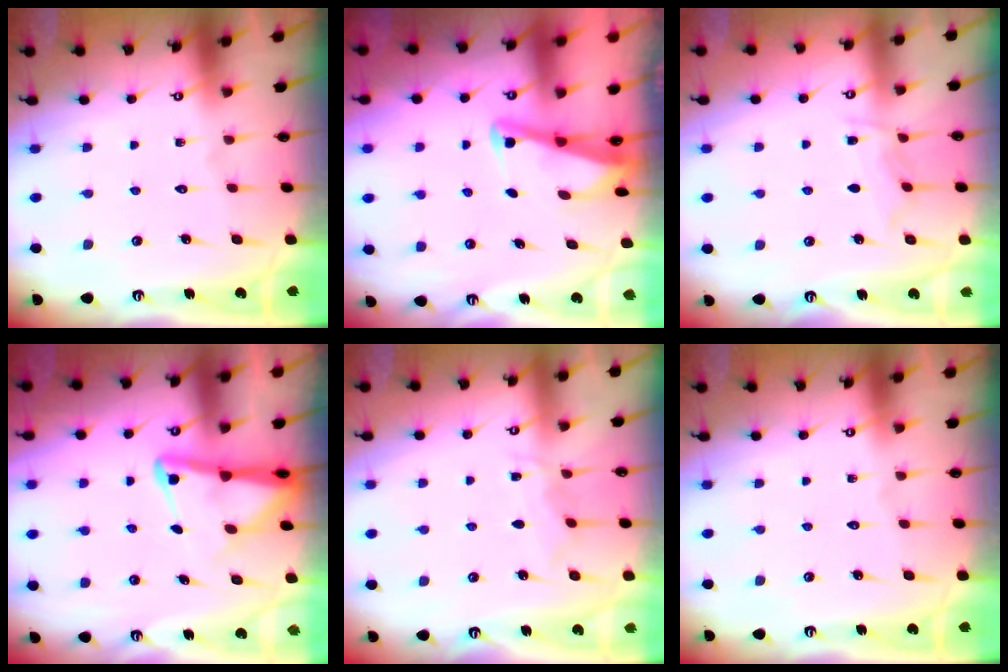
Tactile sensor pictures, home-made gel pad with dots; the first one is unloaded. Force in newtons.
{"total": 2.7, "press": 2.7, "slide": 0.3}
{"total": 5.7, "press": 5.7, "slide": 0.7}
{"total": 5.1, "press": 5.1, "slide": 0.6}
{"total": 4.7, "press": 4.7, "slide": 0.7}
{"total": 0.0}